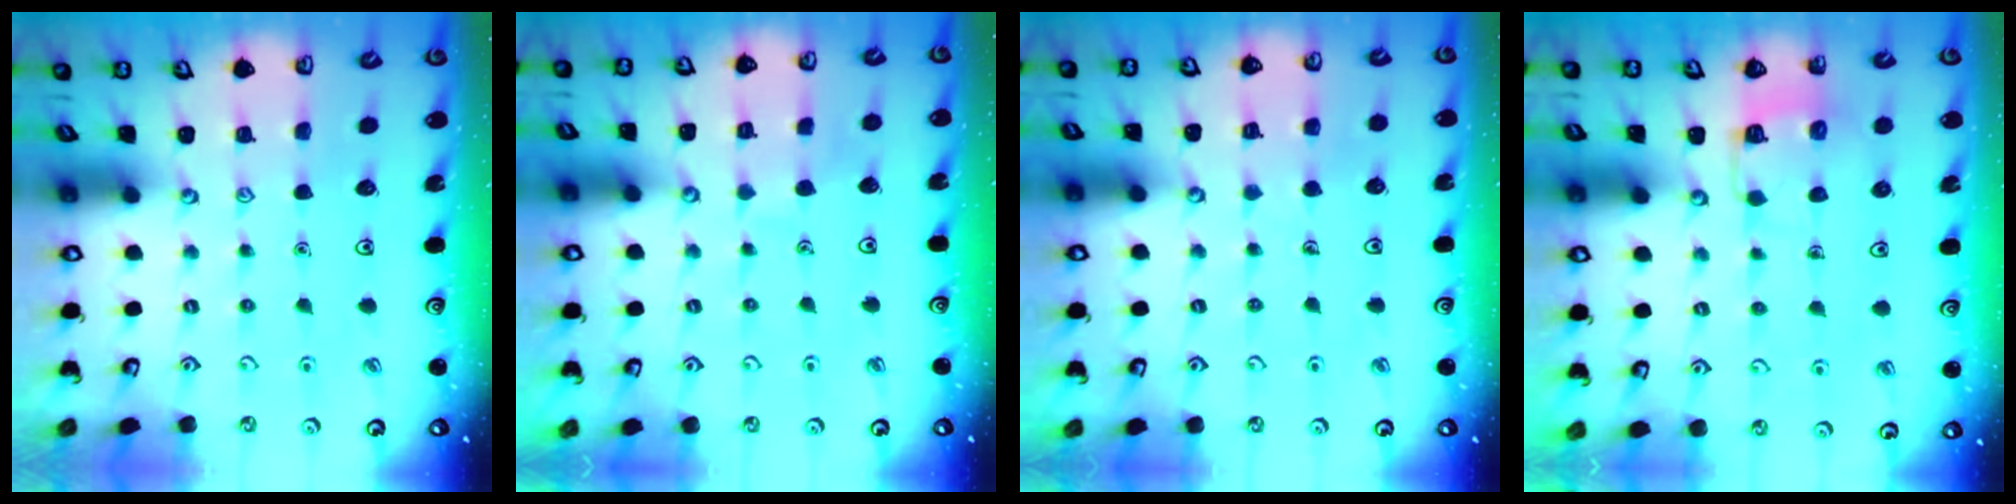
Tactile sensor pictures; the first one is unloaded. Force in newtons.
{"total": 2.9, "press": 2.9, "slide": 0.2}
{"total": 3.3, "press": 3.3, "slide": 0.2}
{"total": 5.6, "press": 5.6, "slide": 0.5}